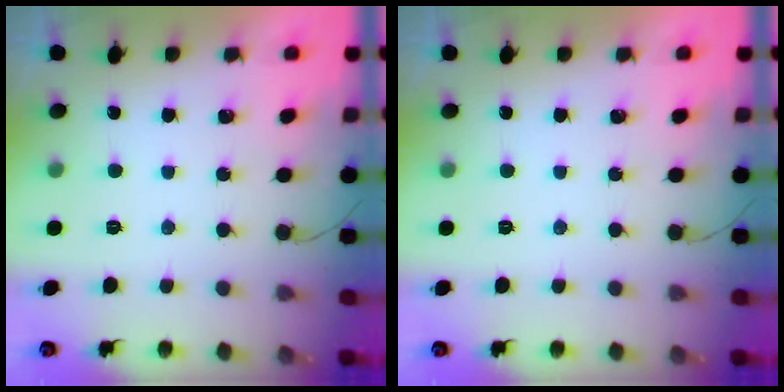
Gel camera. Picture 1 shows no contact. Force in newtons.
{"total": 0.0}